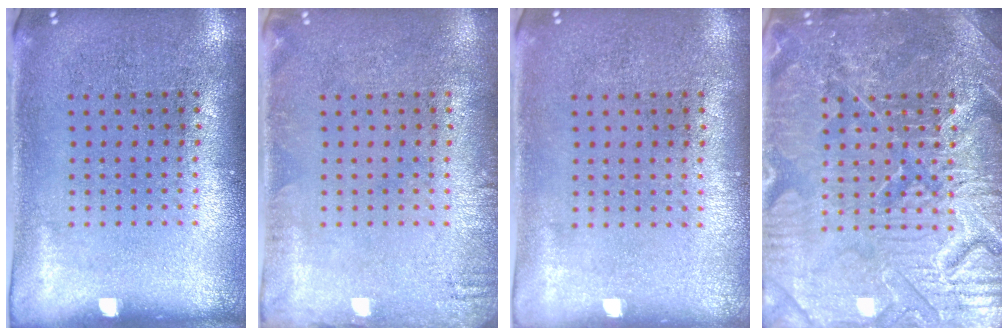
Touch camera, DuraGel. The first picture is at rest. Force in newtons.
{"total": 1.1, "press": 1.1, "slide": 0.2}
{"total": 0.0}
{"total": 7.9, "press": 7.8, "slide": 1.0}